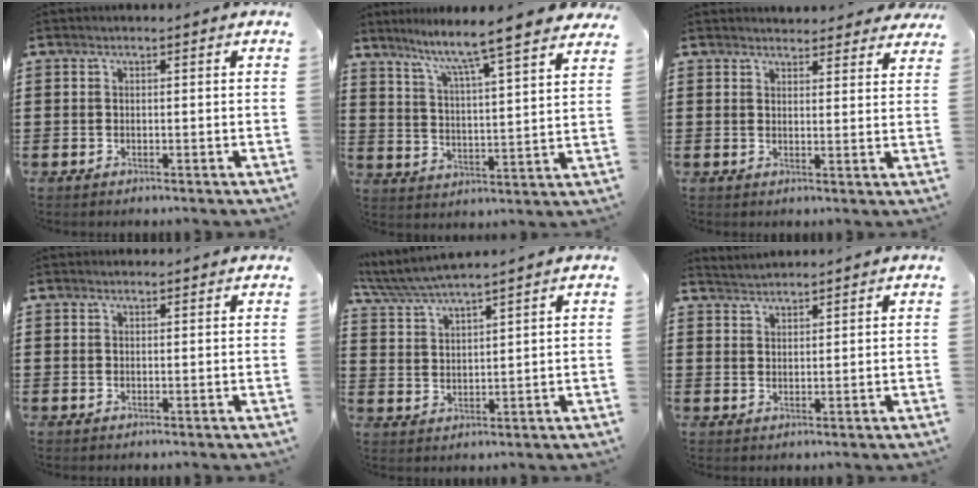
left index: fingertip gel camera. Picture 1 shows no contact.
{"total": 6.9, "force": [6.1, -1.1, 3.2], "torque": [-0.087, -0.051, 0.093]}
{"total": 3.4, "force": [3.3, 0.6, 0.4], "torque": [-0.002, -0.014, 0.060]}
{"total": 0.7, "force": [0.6, 0.1, 0.2], "torque": [-0.004, 0.001, 0.013]}
{"total": 4.7, "force": [4.3, -0.2, 1.8], "torque": [-0.050, -0.019, 0.076]}
{"total": 1.9, "force": [1.9, -0.2, -0.3], "torque": [0.000, 0.001, 0.038]}